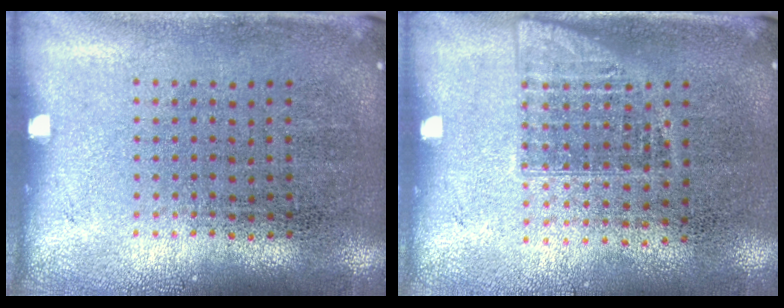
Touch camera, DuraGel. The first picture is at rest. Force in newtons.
{"total": 1.0, "press": 0.9, "slide": 0.4}